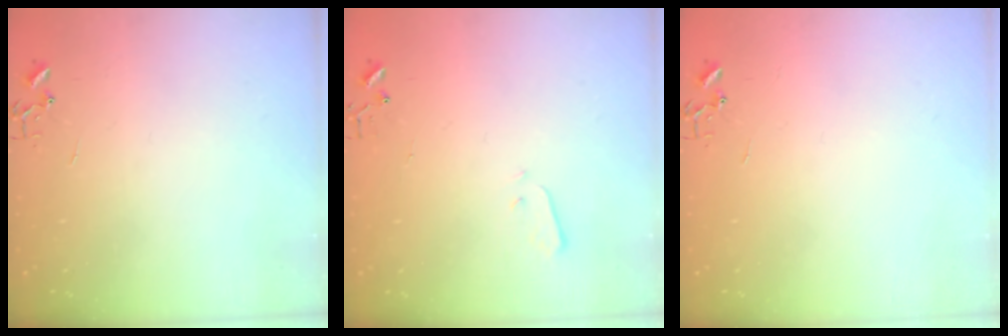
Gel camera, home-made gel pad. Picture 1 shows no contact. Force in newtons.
{"total": 1.9, "press": 1.9, "slide": 0.4}
{"total": 0.0}